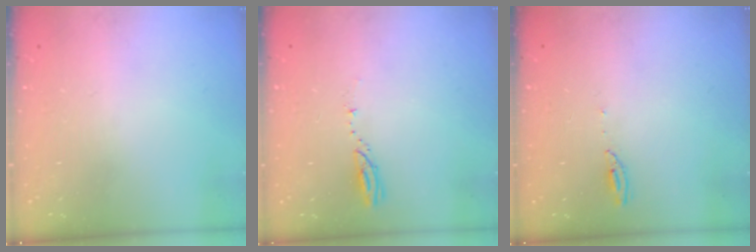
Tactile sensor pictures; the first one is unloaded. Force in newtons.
{"total": 3.1, "press": 3.0, "slide": 0.3}
{"total": 4.4, "press": 4.4, "slide": 0.1}